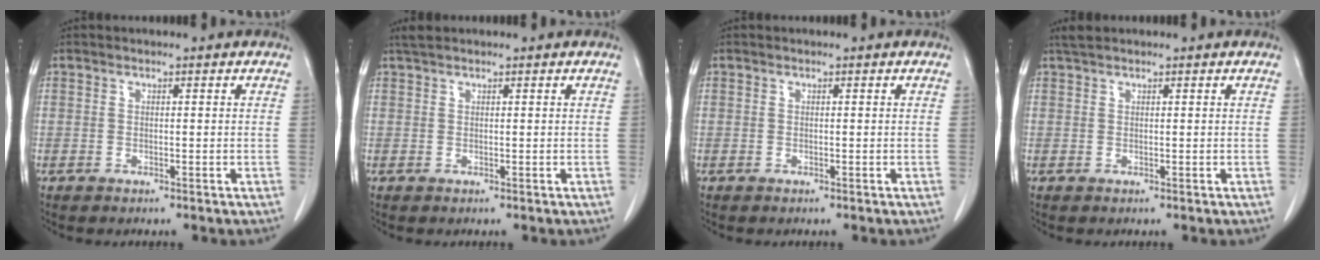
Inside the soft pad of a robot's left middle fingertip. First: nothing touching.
{"total": 1.4, "force": [1.2, 0.1, 0.6], "torque": [-0.019, 0.013, 0.027]}
{"total": 0.0}
{"total": 1.4, "force": [1.3, 0.1, 0.6], "torque": [-0.018, 0.012, 0.028]}